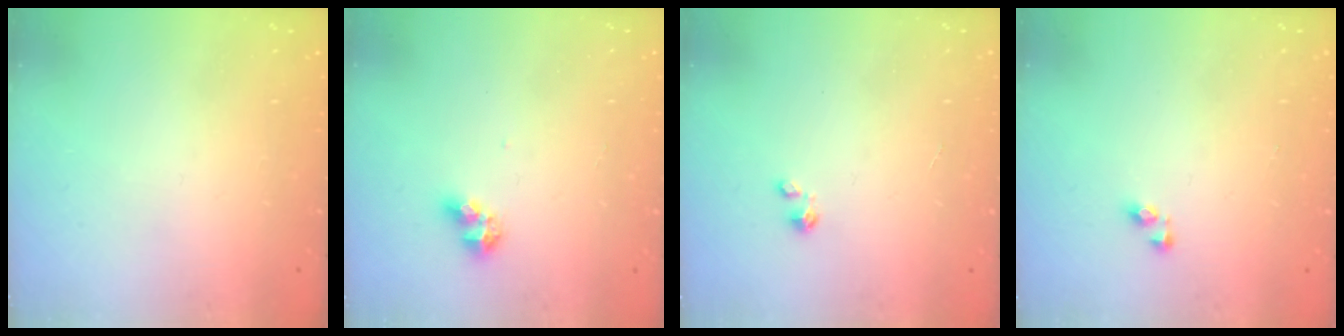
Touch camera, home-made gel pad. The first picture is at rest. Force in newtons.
{"total": 6.7, "press": 6.7, "slide": 0.9}
{"total": 0.0}
{"total": 3.1, "press": 3.1, "slide": 0.2}